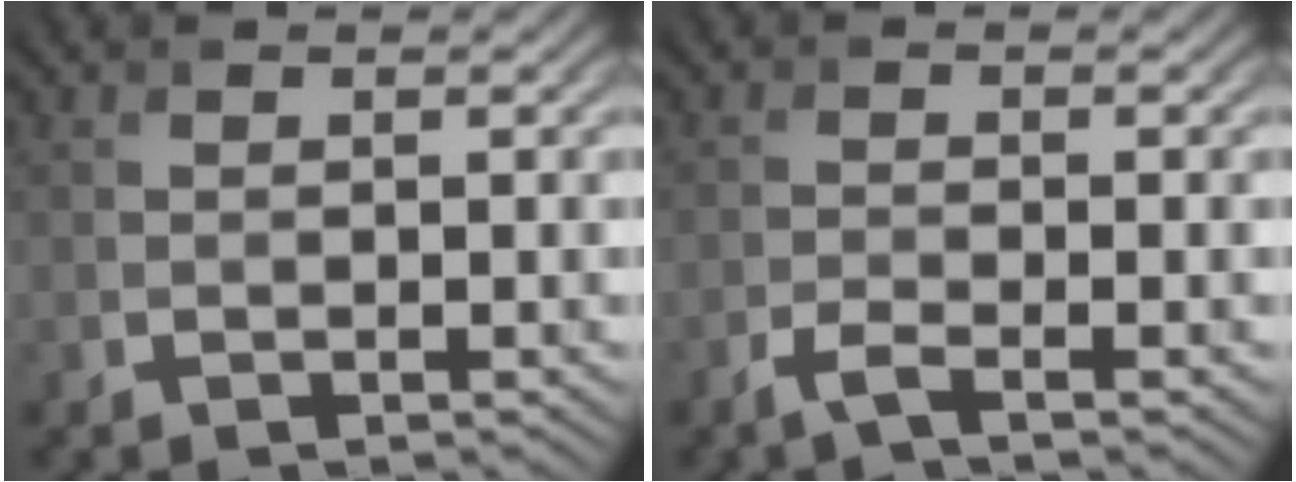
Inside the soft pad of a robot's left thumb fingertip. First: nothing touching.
{"total": 2.1, "force": [-1.5, 0.3, 1.5], "torque": [-0.034, 0.000, -0.037]}